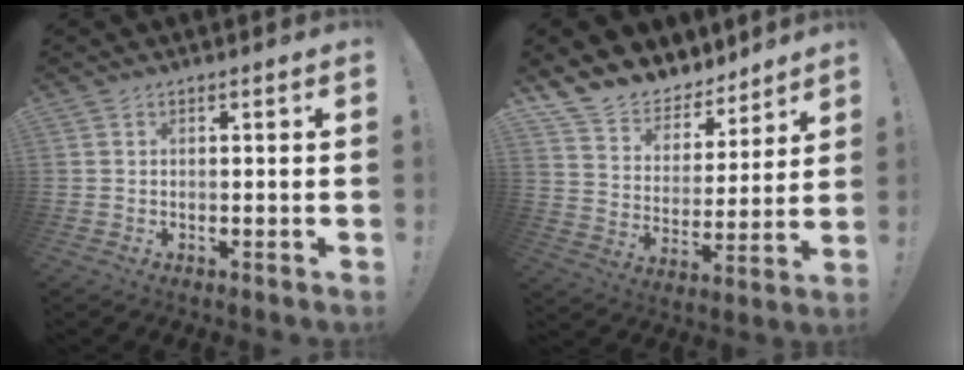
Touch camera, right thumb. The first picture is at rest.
{"total": 10.8, "force": [9.4, 5.2, 1.3], "torque": [-0.043, -0.087, 0.176]}